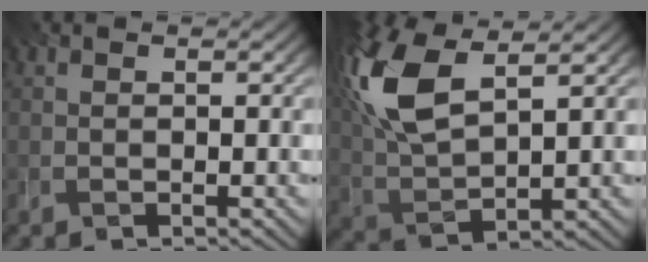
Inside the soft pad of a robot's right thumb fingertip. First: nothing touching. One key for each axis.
{"total": 12.1, "fx": 5.2, "fy": 5.2, "fz": 9.7, "tx": -0.251, "ty": 0.017, "tz": 0.106}